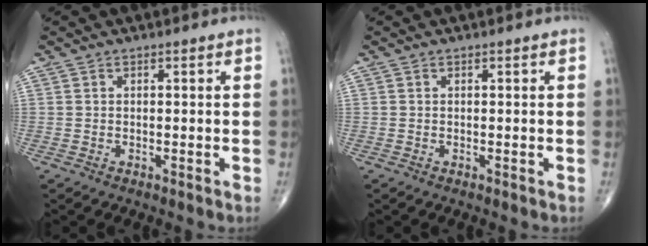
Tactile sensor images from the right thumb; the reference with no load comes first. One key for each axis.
{"total": 0.0}